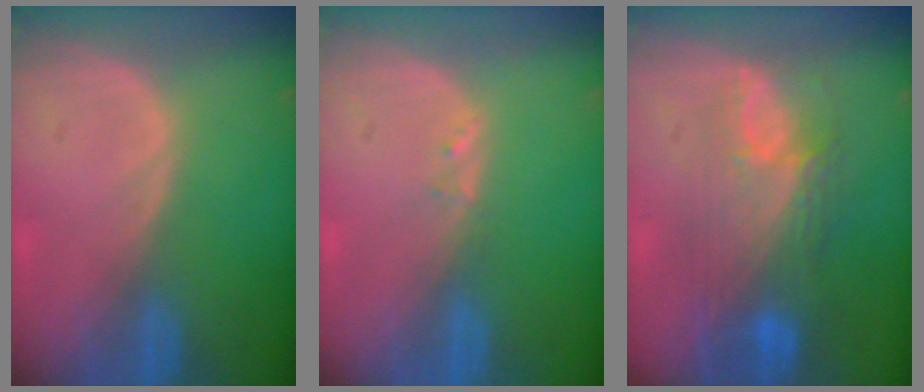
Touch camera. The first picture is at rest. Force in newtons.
{"total": 1.0, "press": 1.0, "slide": 0.2}
{"total": 9.3, "press": 8.4, "slide": 4.0}